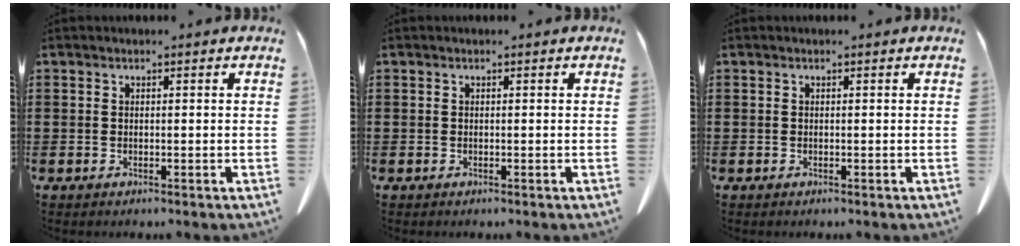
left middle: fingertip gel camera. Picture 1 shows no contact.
{"total": 0.0}
{"total": 0.0}